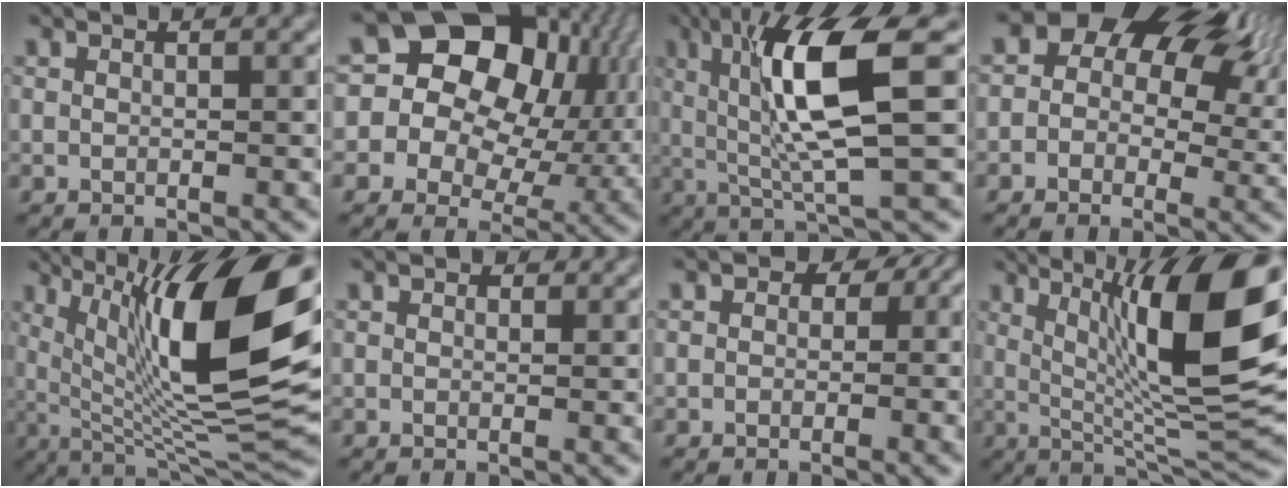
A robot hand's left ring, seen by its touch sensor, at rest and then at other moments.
{"total": 18.7, "force": [5.4, 14.6, 10.4], "torque": [-0.190, 0.043, 0.075]}
{"total": 8.8, "force": [1.8, 1.7, 8.4], "torque": [-0.150, -0.003, 0.038]}
{"total": 12.8, "force": [5.3, 9.0, 7.4], "torque": [-0.100, 0.060, 0.064]}
{"total": 13.9, "force": [4.0, 4.2, 12.7], "torque": [-0.200, -0.003, 0.068]}
{"total": 1.6, "force": [0.6, 1.2, 0.8], "torque": [-0.003, 0.012, -0.013]}
{"total": 6.4, "force": [1.0, 5.1, 3.7], "torque": [-0.030, 0.025, -0.018]}
{"total": 12.3, "force": [3.3, 2.9, 11.5], "torque": [-0.175, 0.001, 0.060]}